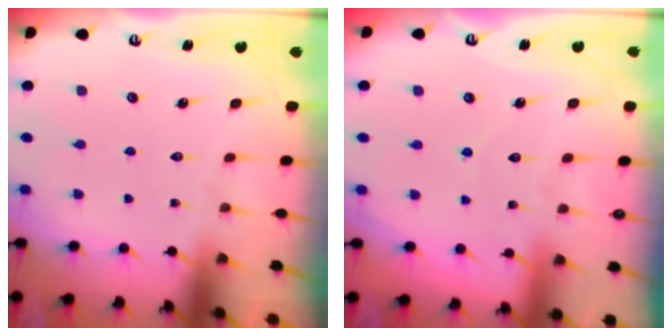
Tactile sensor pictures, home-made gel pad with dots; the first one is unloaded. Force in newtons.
{"total": 4.7, "press": 4.7, "slide": 0.4}